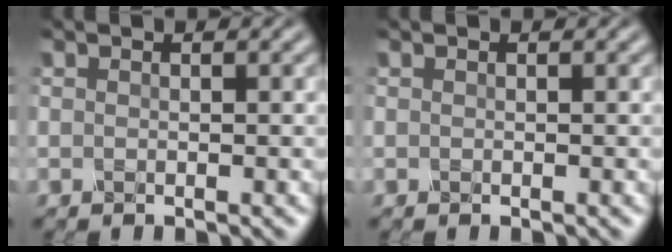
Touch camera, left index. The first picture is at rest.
{"total": 0.0}